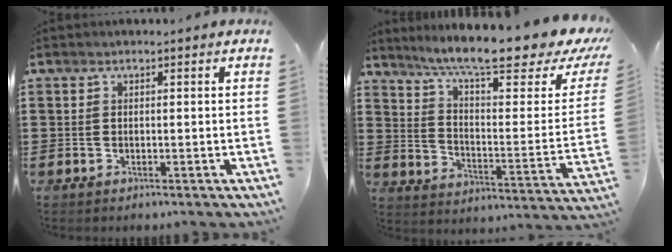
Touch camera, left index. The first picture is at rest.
{"total": 12.2, "force": [9.8, 0.6, 7.4], "torque": [-0.145, -0.071, 0.156]}